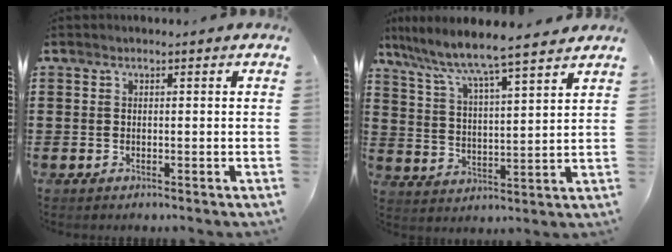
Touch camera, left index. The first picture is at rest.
{"total": 5.9, "force": [5.4, -0.6, 2.3], "torque": [-0.071, -0.039, 0.085]}